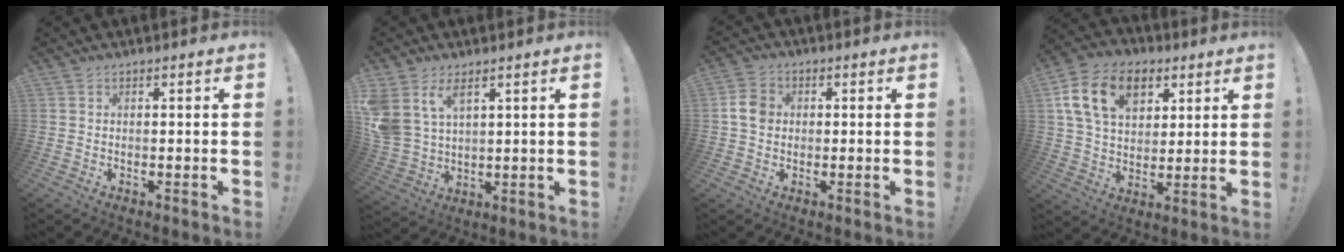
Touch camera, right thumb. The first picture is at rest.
{"total": 8.9, "force": [5.3, 5.2, 4.8], "torque": [-0.111, -0.026, 0.108]}
{"total": 6.7, "force": [0.5, 5.5, 3.8], "torque": [-0.057, 0.010, 0.011]}
{"total": 17.5, "force": [7.3, 12.0, 10.3], "torque": [-0.159, -0.020, 0.137]}